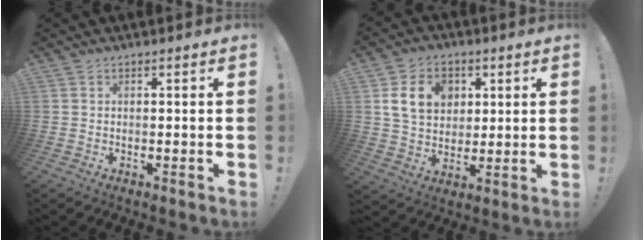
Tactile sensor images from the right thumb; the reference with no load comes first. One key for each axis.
{"total": 13.6, "fx": 4.5, "fy": 10.7, "fz": 7.1, "tx": -0.102, "ty": -0.004, "tz": 0.091}